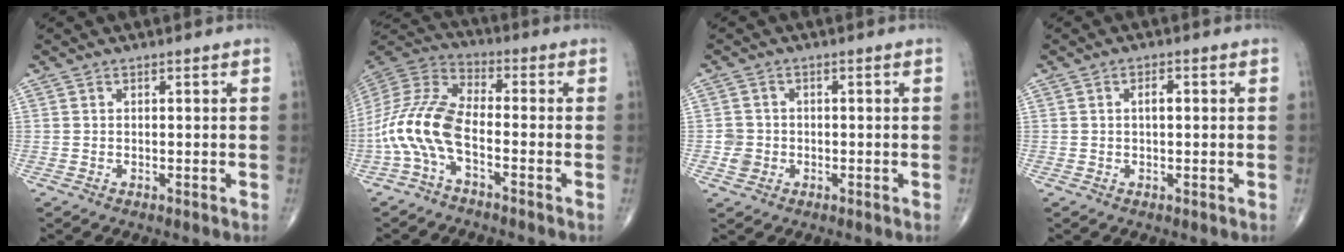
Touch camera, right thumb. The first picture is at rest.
{"total": 13.0, "force": [-4.5, 5.5, 10.9], "torque": [-0.241, 0.045, -0.097]}
{"total": 2.8, "force": [-0.7, 2.6, 0.8], "torque": [-0.003, 0.007, -0.013]}
{"total": 2.1, "force": [0.3, 0.9, 1.8], "torque": [-0.028, 0.005, 0.002]}